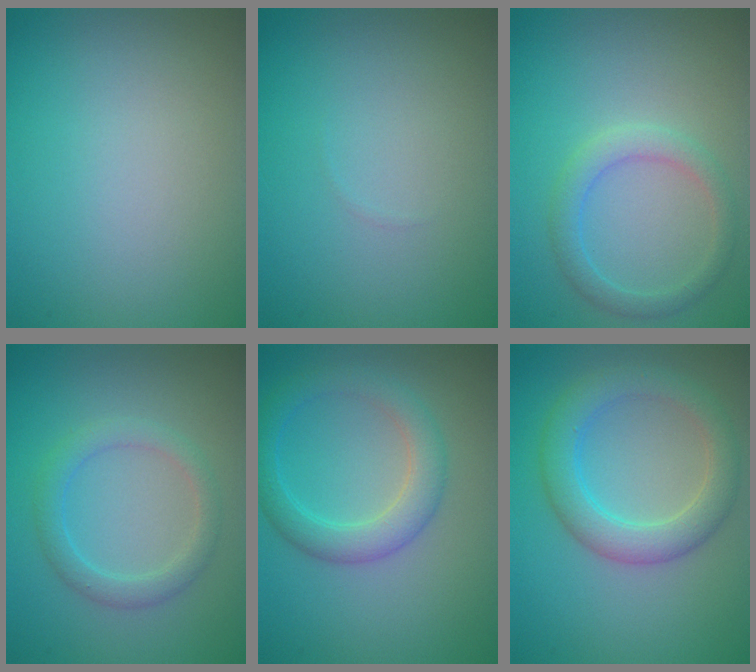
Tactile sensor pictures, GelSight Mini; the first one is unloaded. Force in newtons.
{"total": 0.0}
{"total": 2.5, "press": 2.5, "slide": 0.3}
{"total": 2.4, "press": 2.4, "slide": 0.1}
{"total": 3.7, "press": 3.7, "slide": 0.1}
{"total": 4.4, "press": 4.4, "slide": 0.0}